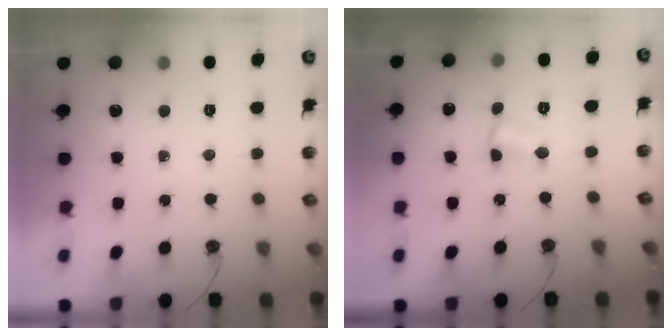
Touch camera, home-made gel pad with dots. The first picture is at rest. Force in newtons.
{"total": 1.5, "press": 1.4, "slide": 0.5}